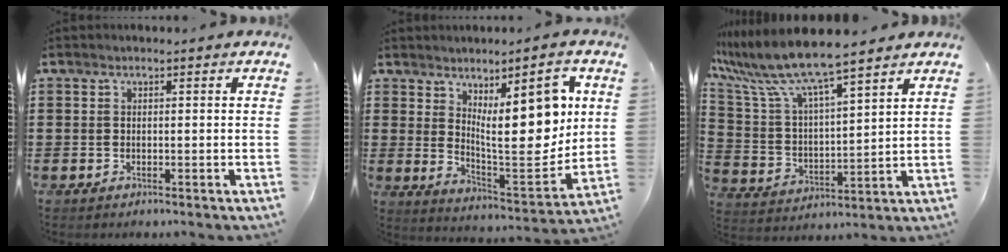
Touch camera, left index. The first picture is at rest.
{"total": 13.2, "force": [4.9, 4.5, 11.5], "torque": [-0.167, -0.022, 0.082]}
{"total": 9.3, "force": [8.1, 0.5, 4.6], "torque": [-0.132, -0.050, 0.133]}